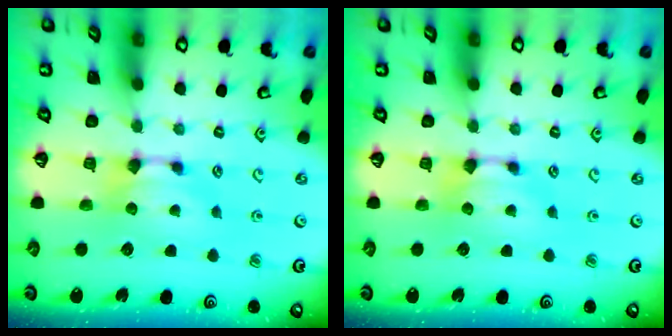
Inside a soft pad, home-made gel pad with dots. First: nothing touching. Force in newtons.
{"total": 0.0}